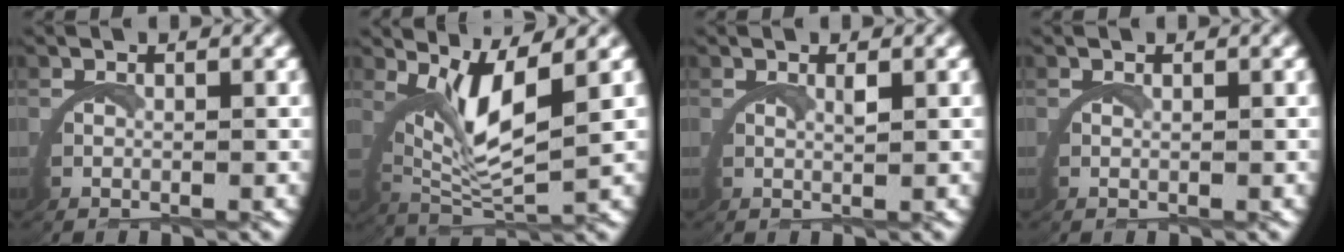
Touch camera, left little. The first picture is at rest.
{"total": 7.1, "force": [2.9, 2.4, 6.0], "torque": [-0.134, -0.009, 0.057]}
{"total": 1.4, "force": [1.0, -0.4, 0.8], "torque": [-0.013, -0.001, 0.018]}
{"total": 0.5, "force": [0.4, 0.1, 0.3], "torque": [-0.004, 0.002, 0.005]}